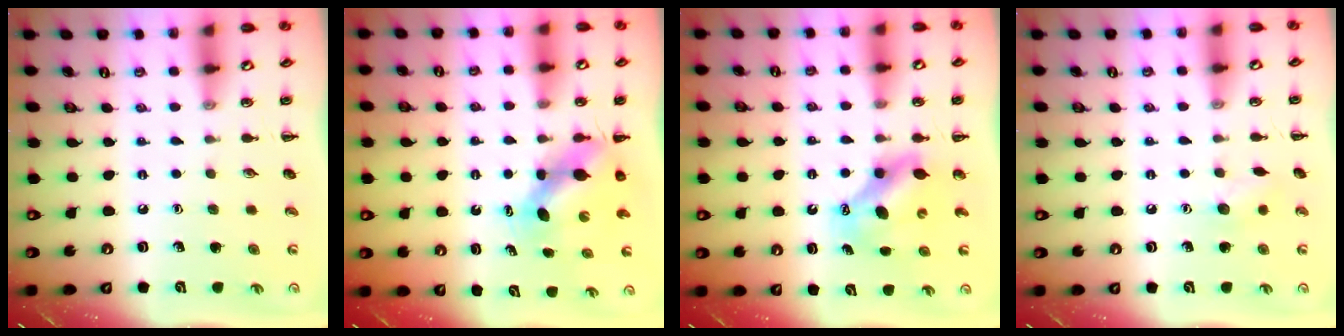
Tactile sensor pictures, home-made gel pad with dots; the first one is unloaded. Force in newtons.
{"total": 5.9, "press": 5.8, "slide": 0.8}
{"total": 7.1, "press": 6.9, "slide": 1.5}
{"total": 6.1, "press": 6.1, "slide": 0.9}